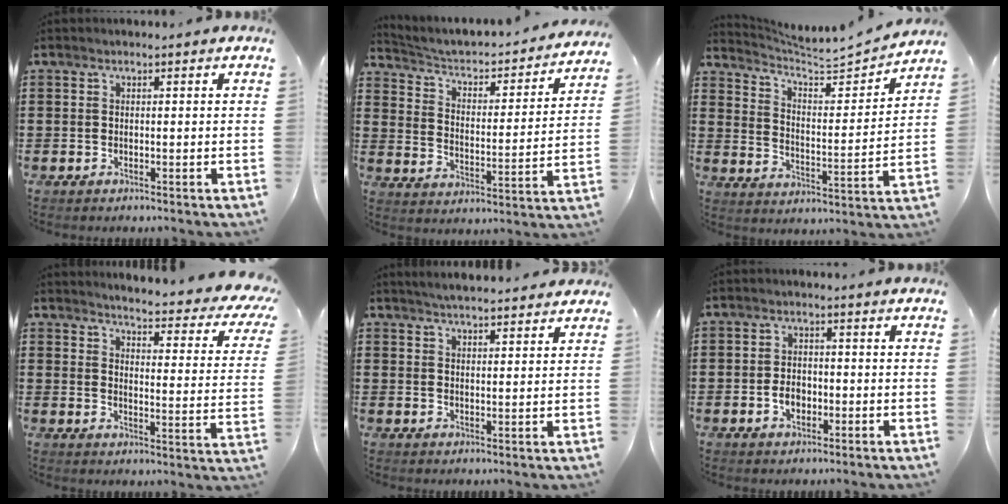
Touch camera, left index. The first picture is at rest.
{"total": 2.5, "force": [1.9, 1.1, 1.1], "torque": [-0.039, -0.026, 0.020]}
{"total": 4.8, "force": [4.5, 0.5, 1.4], "torque": [-0.045, -0.044, 0.067]}
{"total": 4.2, "force": [3.6, -0.4, 2.2], "torque": [-0.046, -0.040, 0.049]}
{"total": 3.0, "force": [2.9, -0.2, 0.5], "torque": [-0.018, -0.006, 0.053]}
{"total": 2.9, "force": [-0.9, 2.0, 1.9], "torque": [-0.039, 0.001, -0.017]}